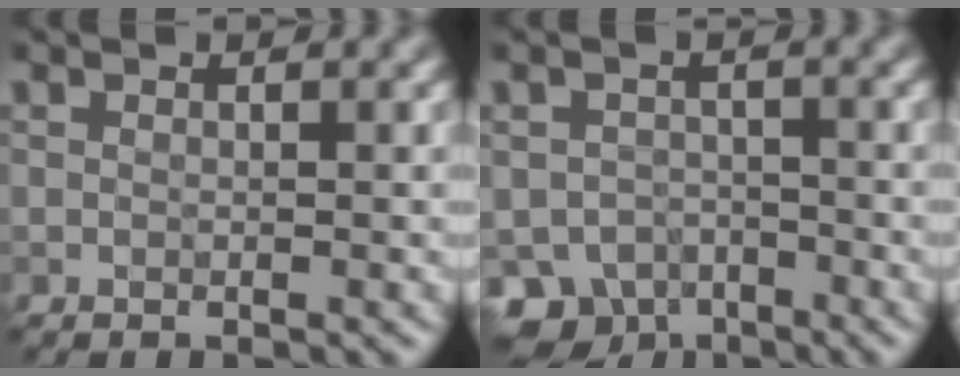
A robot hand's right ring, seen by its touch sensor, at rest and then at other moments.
{"total": 5.3, "force": [-3.8, 3.5, 1.2], "torque": [-0.004, -0.010, -0.057]}